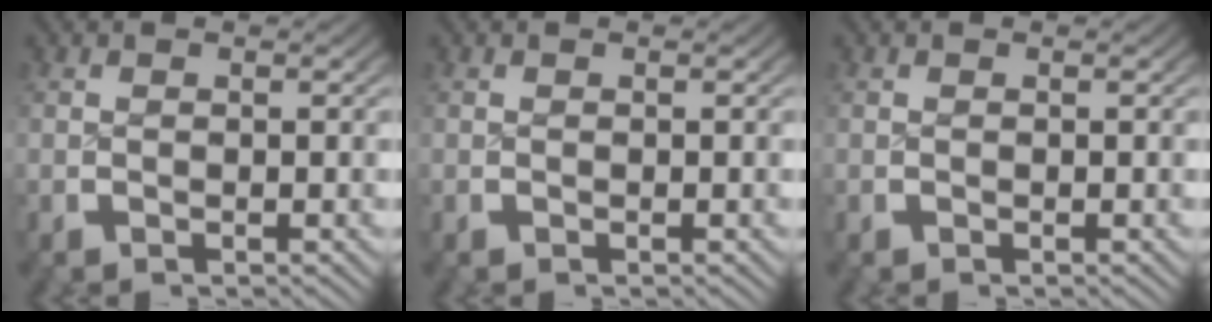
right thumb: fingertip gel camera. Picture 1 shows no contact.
{"total": 0.0}
{"total": 0.0}